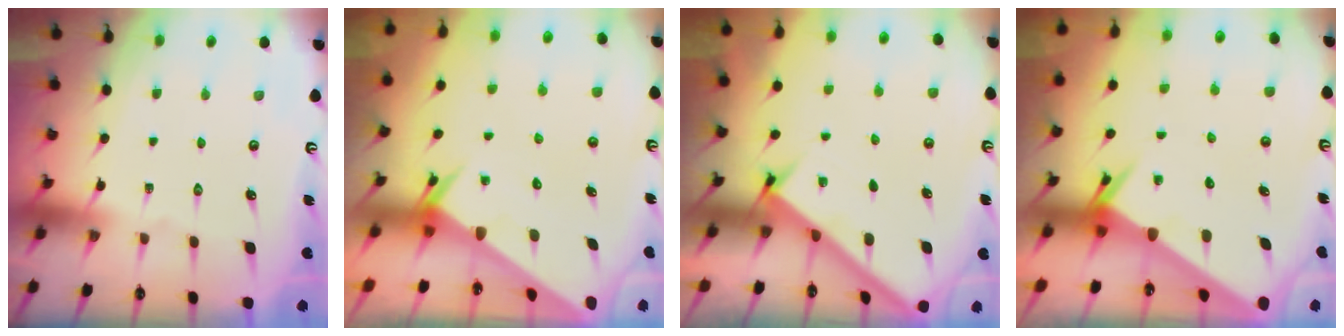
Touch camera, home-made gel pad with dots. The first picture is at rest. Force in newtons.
{"total": 2.8, "press": 2.8, "slide": 0.0}
{"total": 3.7, "press": 3.7, "slide": 0.5}
{"total": 3.3, "press": 3.3, "slide": 0.2}